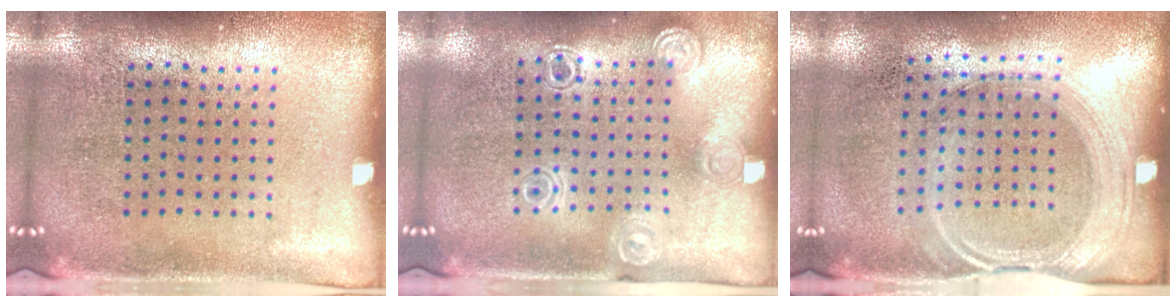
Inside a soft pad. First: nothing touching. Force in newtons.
{"total": 1.3, "press": 1.2, "slide": 0.3}
{"total": 1.5, "press": 1.3, "slide": 0.8}